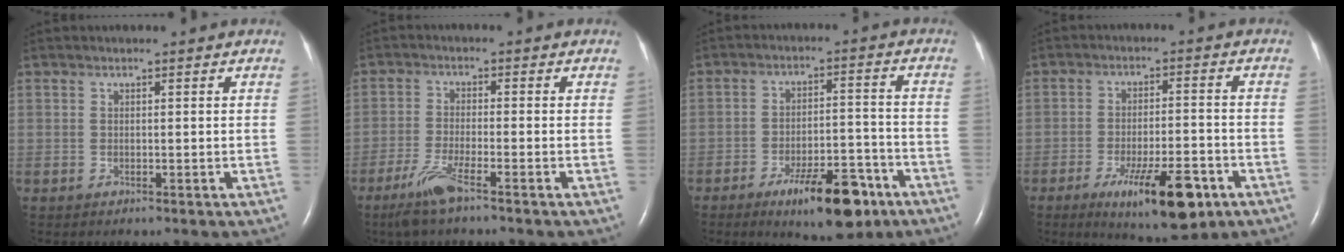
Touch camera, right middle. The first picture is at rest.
{"total": 5.3, "force": [-3.5, 0.1, 3.9], "torque": [-0.091, -0.013, -0.073]}
{"total": 11.6, "force": [-7.1, 3.5, 8.5], "torque": [-0.126, 0.001, -0.103]}
{"total": 12.1, "force": [-6.3, 2.7, 9.9], "torque": [-0.158, -0.019, -0.088]}